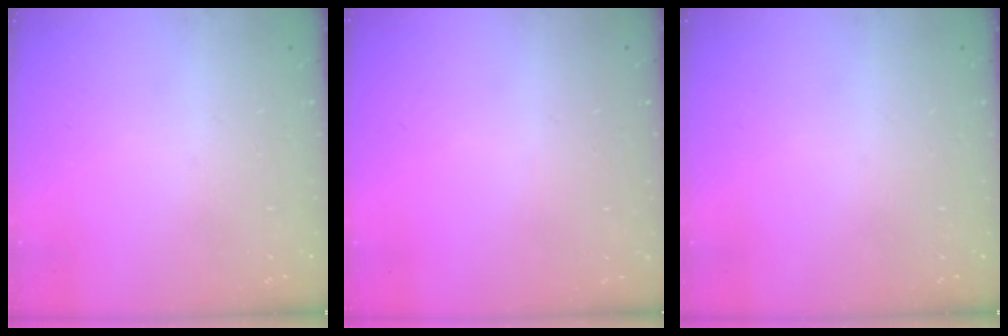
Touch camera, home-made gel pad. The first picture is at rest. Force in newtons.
{"total": 0.0}
{"total": 0.0}